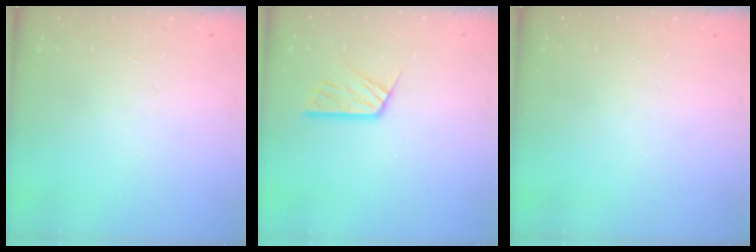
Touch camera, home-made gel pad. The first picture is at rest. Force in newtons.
{"total": 10.2, "press": 10.2, "slide": 0.7}
{"total": 0.0}